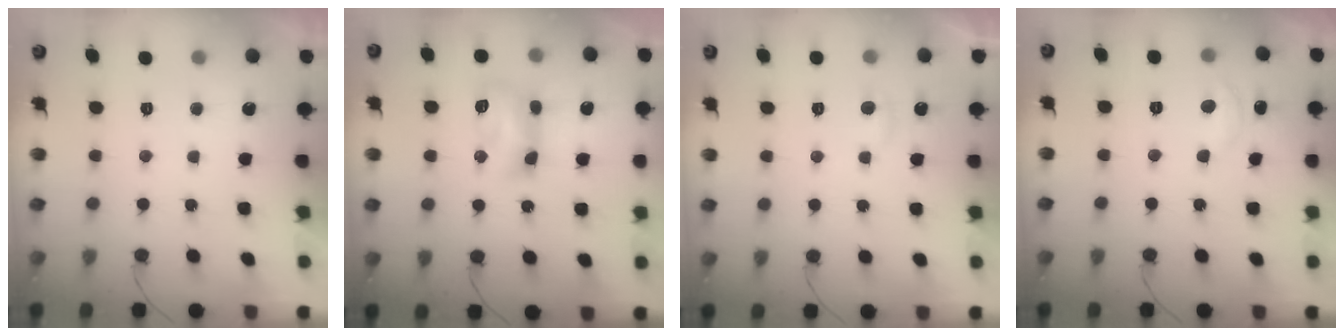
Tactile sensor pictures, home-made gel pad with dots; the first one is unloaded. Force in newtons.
{"total": 9.1, "press": 9.0, "slide": 1.0}
{"total": 2.7, "press": 2.7, "slide": 0.2}
{"total": 4.6, "press": 4.6, "slide": 0.5}